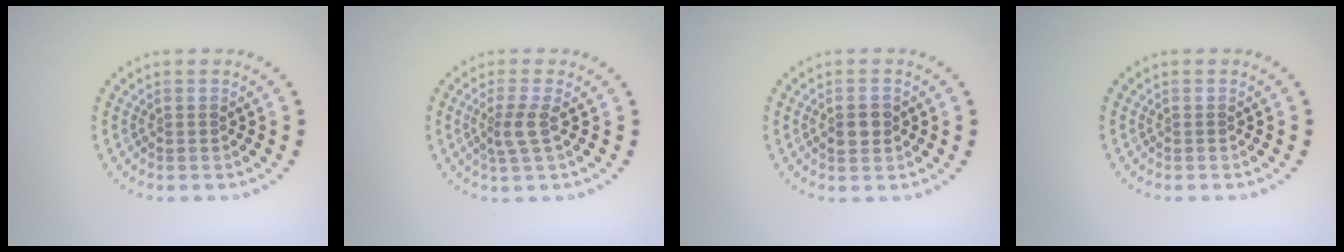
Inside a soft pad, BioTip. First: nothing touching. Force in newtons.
{"total": 2.1, "press": 1.5, "slide": 1.4}
{"total": 2.1, "press": 2.1, "slide": 0.0}
{"total": 0.0}